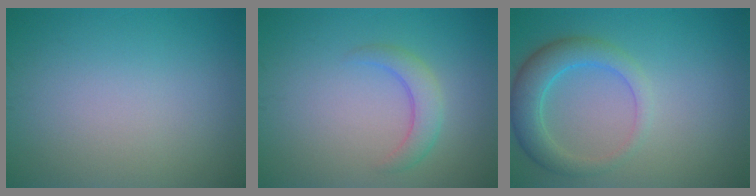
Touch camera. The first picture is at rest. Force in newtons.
{"total": 2.4, "press": 2.4, "slide": 0.1}
{"total": 4.2, "press": 4.2, "slide": 0.2}